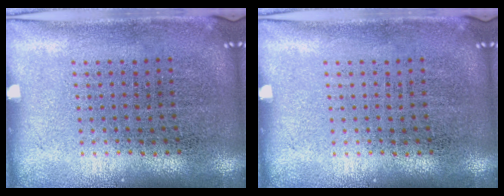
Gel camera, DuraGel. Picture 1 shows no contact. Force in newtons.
{"total": 0.0}